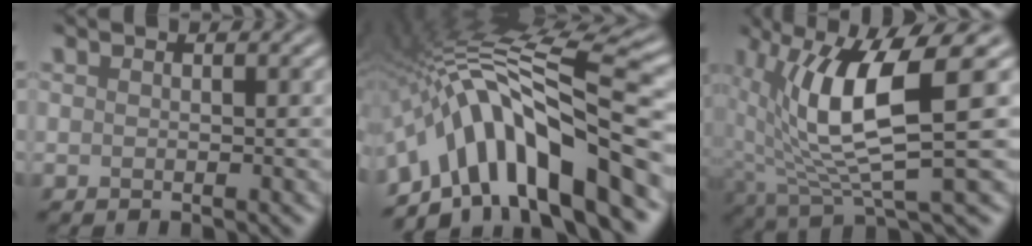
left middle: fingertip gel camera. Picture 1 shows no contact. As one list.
[{"total": 13.1, "force": [-5.1, 3.7, 11.5], "torque": [-0.188, 0.032, -0.071]}, {"total": 8.9, "force": [1.3, 2.3, 8.5], "torque": [-0.163, -0.001, 0.034]}]